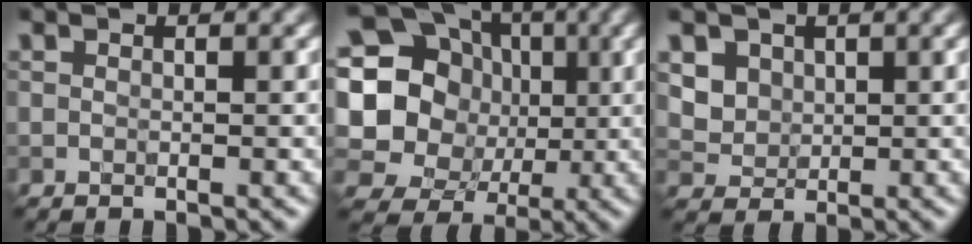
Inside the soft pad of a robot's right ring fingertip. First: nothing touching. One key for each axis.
{"total": 20.0, "fx": 3.1, "fy": 18.6, "fz": 6.6, "tx": -0.170, "ty": 0.003, "tz": 0.039}
{"total": 4.7, "fx": 2.2, "fy": 3.7, "fz": 1.8, "tx": -0.046, "ty": 0.007, "tz": 0.042}